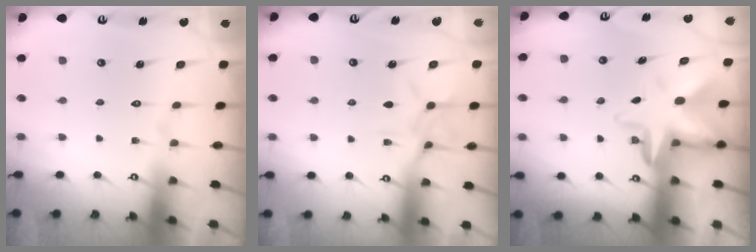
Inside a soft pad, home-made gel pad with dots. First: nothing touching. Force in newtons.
{"total": 7.9, "press": 7.9, "slide": 0.6}
{"total": 8.6, "press": 8.4, "slide": 1.5}